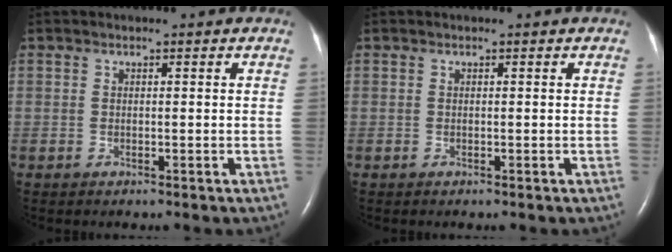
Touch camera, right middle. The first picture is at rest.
{"total": 0.0}